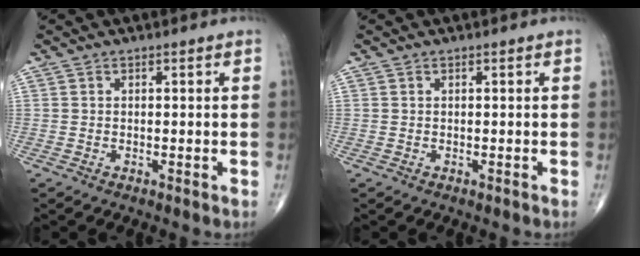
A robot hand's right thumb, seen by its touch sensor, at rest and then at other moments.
{"total": 0.0}